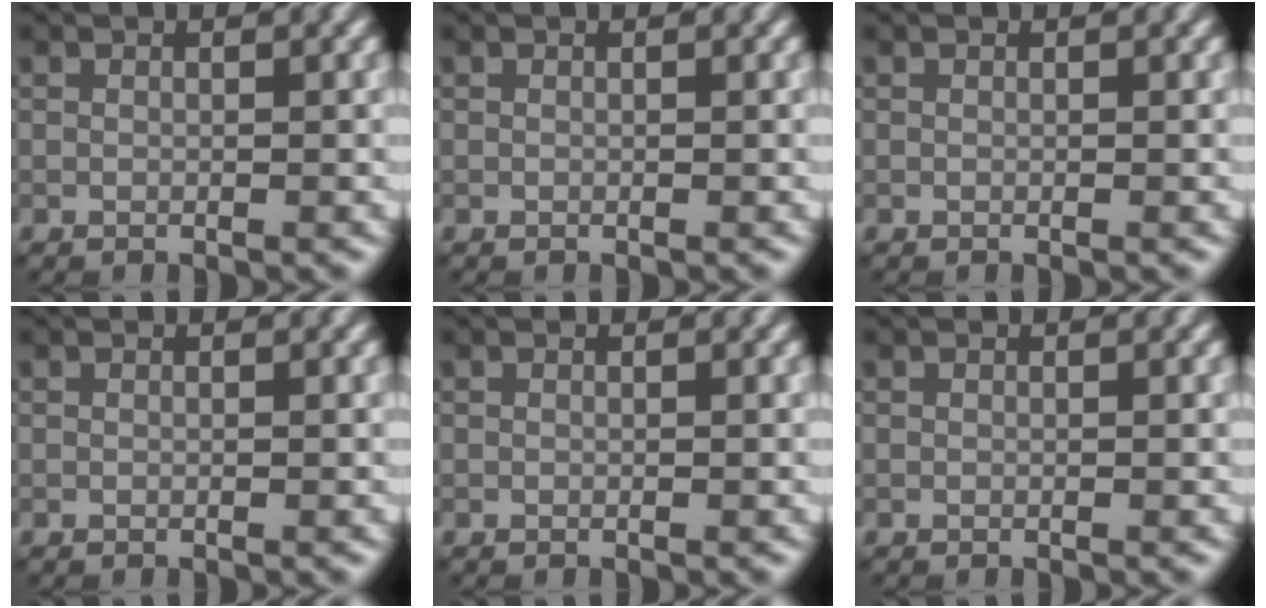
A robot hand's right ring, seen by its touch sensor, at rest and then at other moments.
{"total": 0.0}
{"total": 0.0}
{"total": 0.0}
{"total": 0.0}
{"total": 0.0}